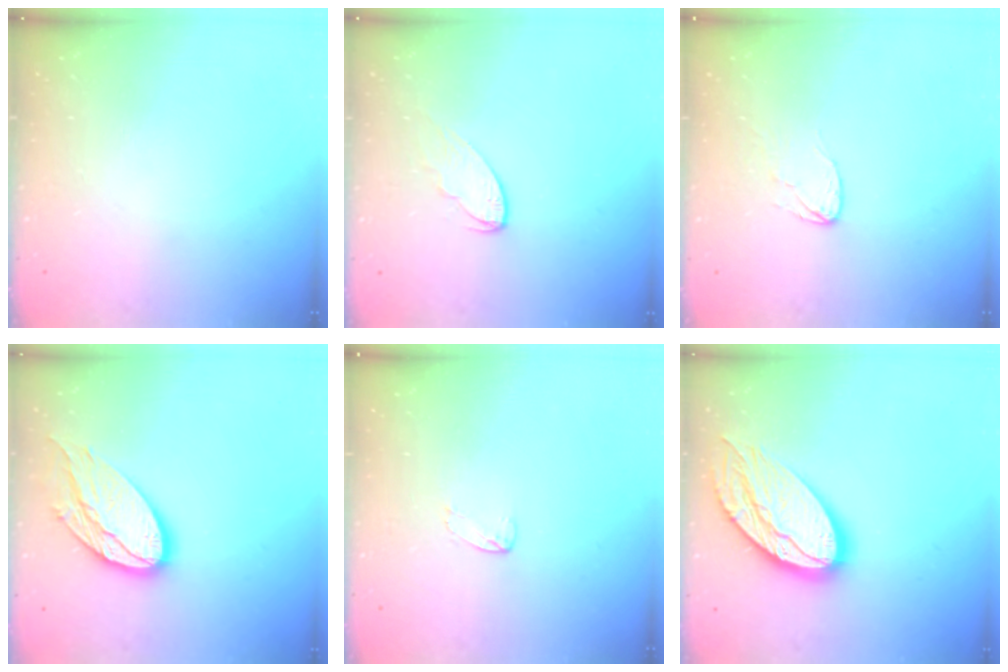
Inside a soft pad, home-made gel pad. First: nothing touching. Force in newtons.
{"total": 6.6, "press": 6.6, "slide": 0.4}
{"total": 4.0, "press": 4.0, "slide": 0.3}
{"total": 15.5, "press": 15.4, "slide": 1.1}
{"total": 3.0, "press": 3.0, "slide": 0.2}
{"total": 19.4, "press": 19.3, "slide": 1.6}